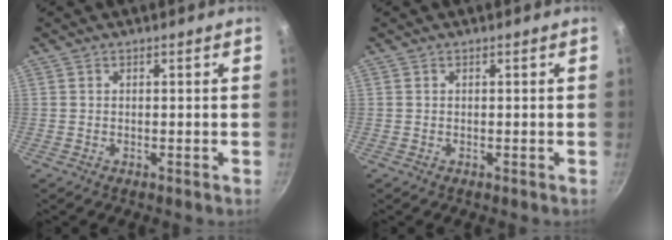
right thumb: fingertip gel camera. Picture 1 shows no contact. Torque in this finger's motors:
{"motor_torque": [-0.05, 0.04, 0.00, -0.01, 0.00]}